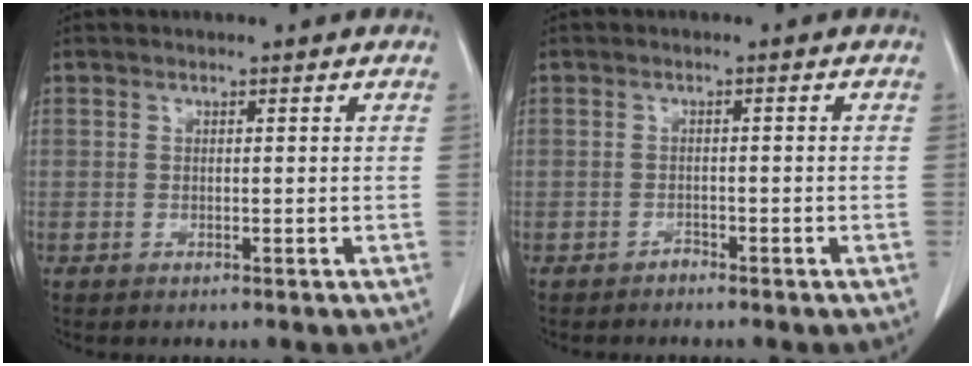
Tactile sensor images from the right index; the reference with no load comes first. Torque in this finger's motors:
{"motor_torque": [-0.09, -0.02, -0.05, -0.03]}